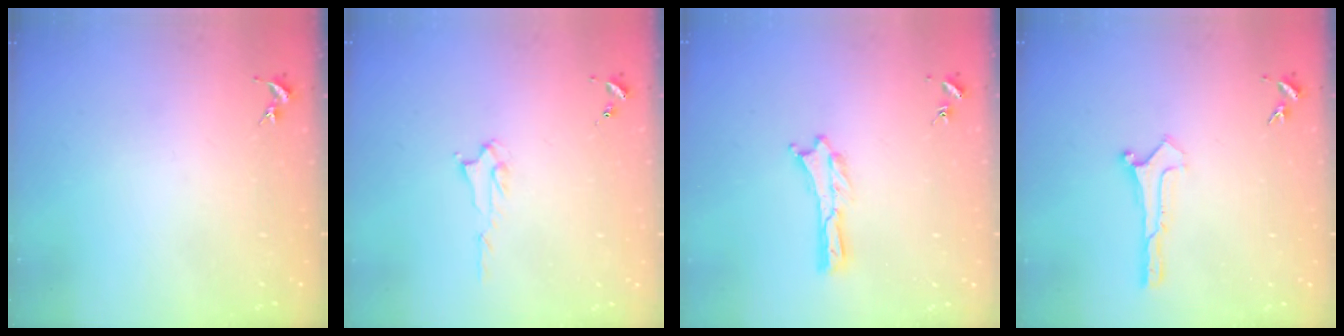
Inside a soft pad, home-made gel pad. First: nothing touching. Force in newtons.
{"total": 2.2, "press": 2.2, "slide": 0.4}
{"total": 0.0}
{"total": 0.0}